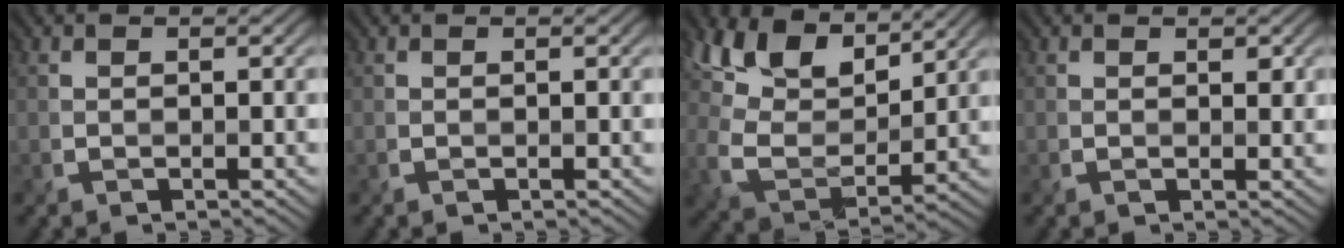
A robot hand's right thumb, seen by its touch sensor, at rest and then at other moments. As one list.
[{"total": 0.0}, {"total": 11.2, "force": [7.6, 5.0, 6.6], "torque": [-0.156, 0.012, 0.136]}, {"total": 0.9, "force": [0.6, 0.6, 0.5], "torque": [-0.011, -0.002, 0.011]}]